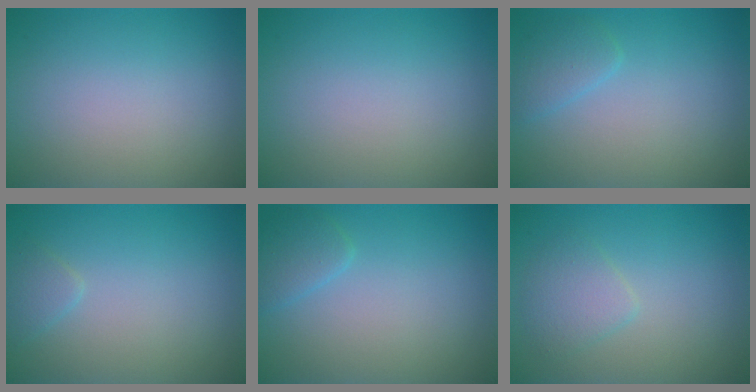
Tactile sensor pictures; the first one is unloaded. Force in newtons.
{"total": 0.0}
{"total": 1.6, "press": 1.6, "slide": 0.2}
{"total": 1.1, "press": 1.1, "slide": 0.1}
{"total": 1.6, "press": 1.6, "slide": 0.1}
{"total": 2.1, "press": 2.1, "slide": 0.1}